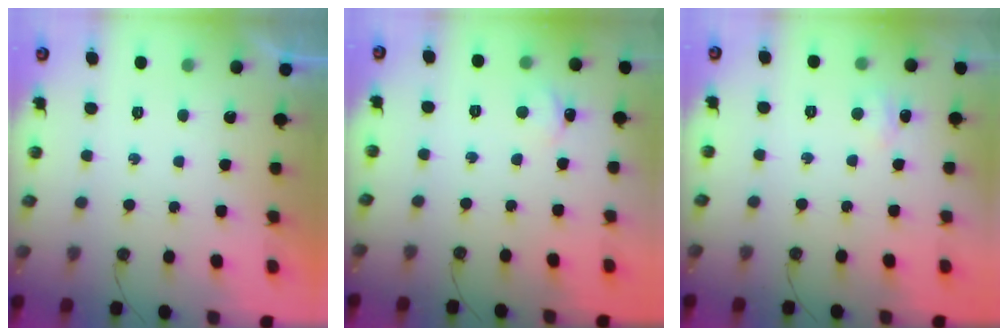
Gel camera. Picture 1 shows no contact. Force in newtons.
{"total": 2.4, "press": 2.4, "slide": 0.3}
{"total": 5.1, "press": 5.0, "slide": 1.0}